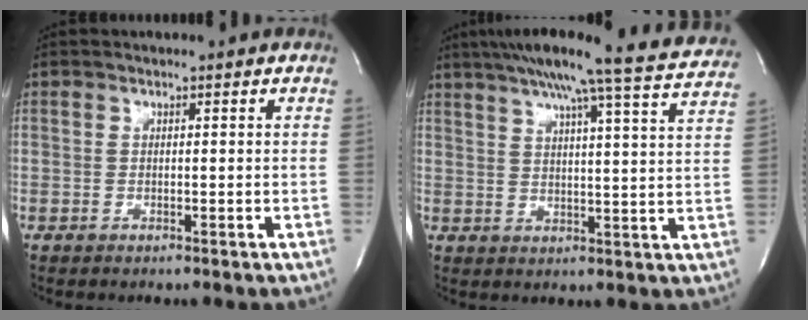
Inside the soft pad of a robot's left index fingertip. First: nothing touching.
{"total": 19.5, "force": [17.1, -1.4, 9.2], "torque": [-0.151, -0.023, 0.213]}